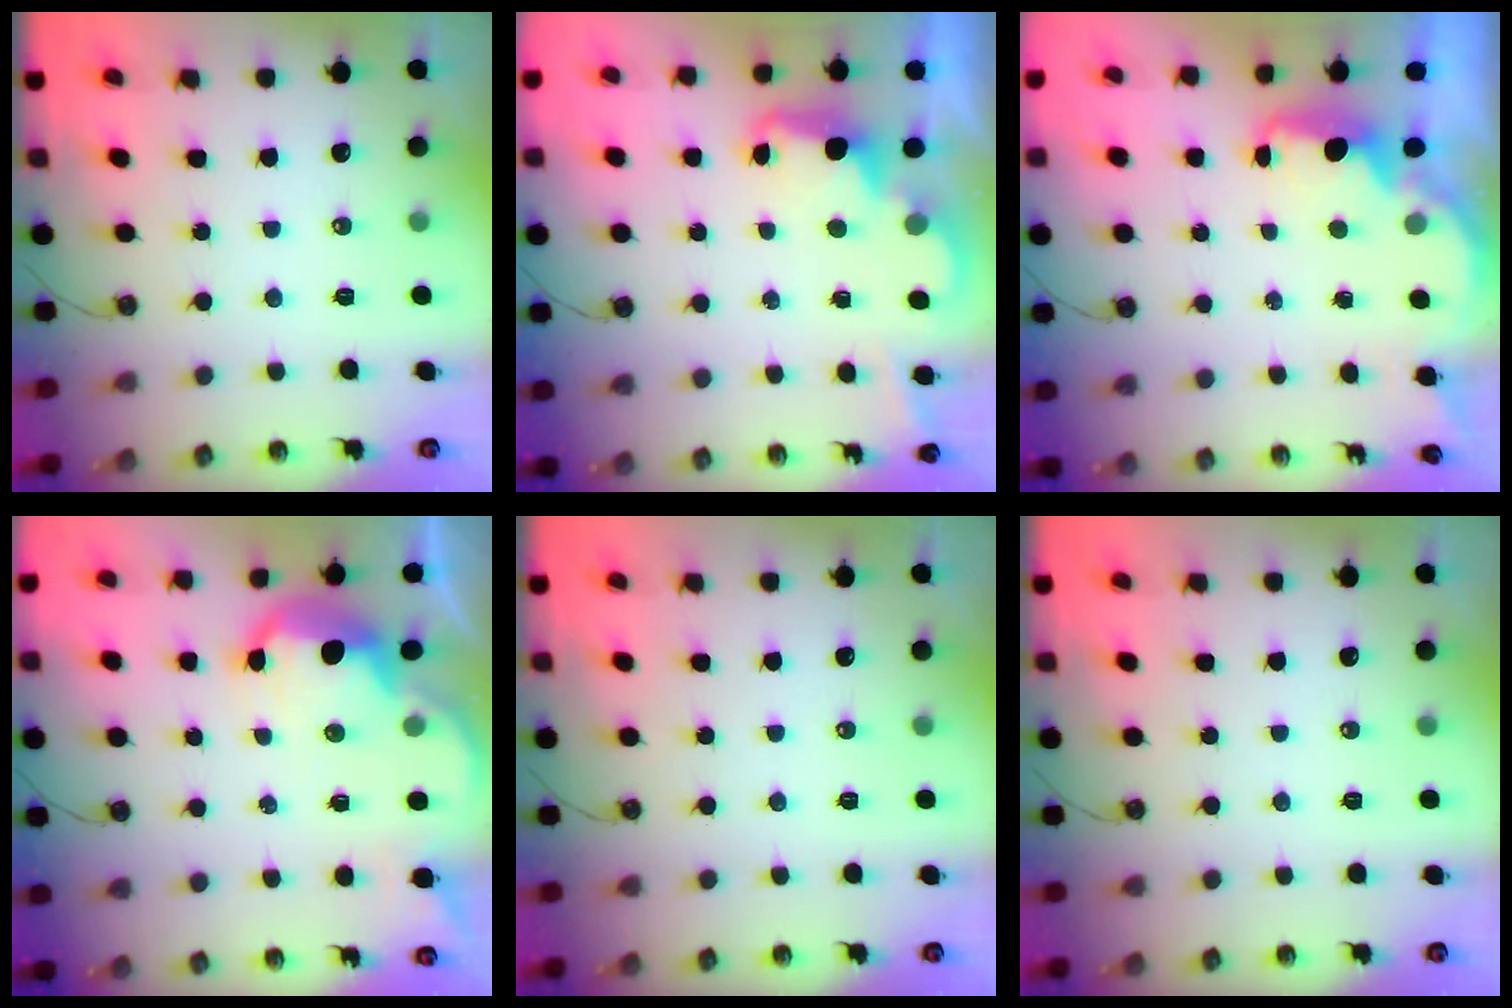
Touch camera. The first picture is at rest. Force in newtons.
{"total": 2.5, "press": 2.4, "slide": 0.5}
{"total": 2.5, "press": 2.4, "slide": 0.8}
{"total": 8.7, "press": 8.7, "slide": 0.9}
{"total": 0.0}
{"total": 0.0}